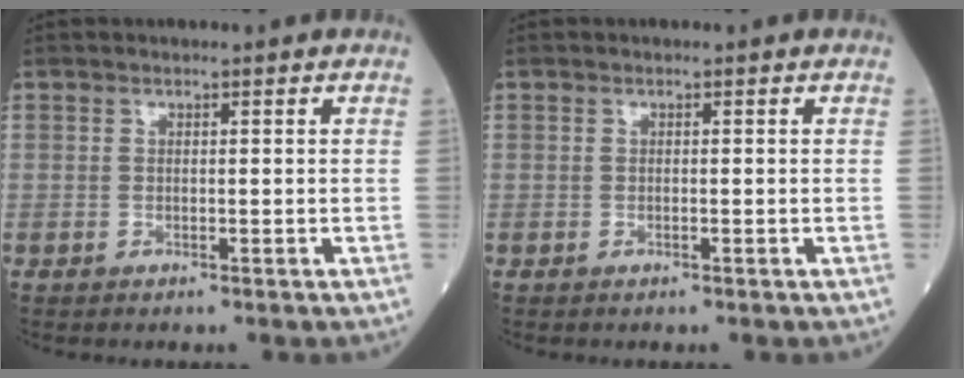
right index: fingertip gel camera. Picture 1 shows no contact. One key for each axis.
{"total": 0.0}